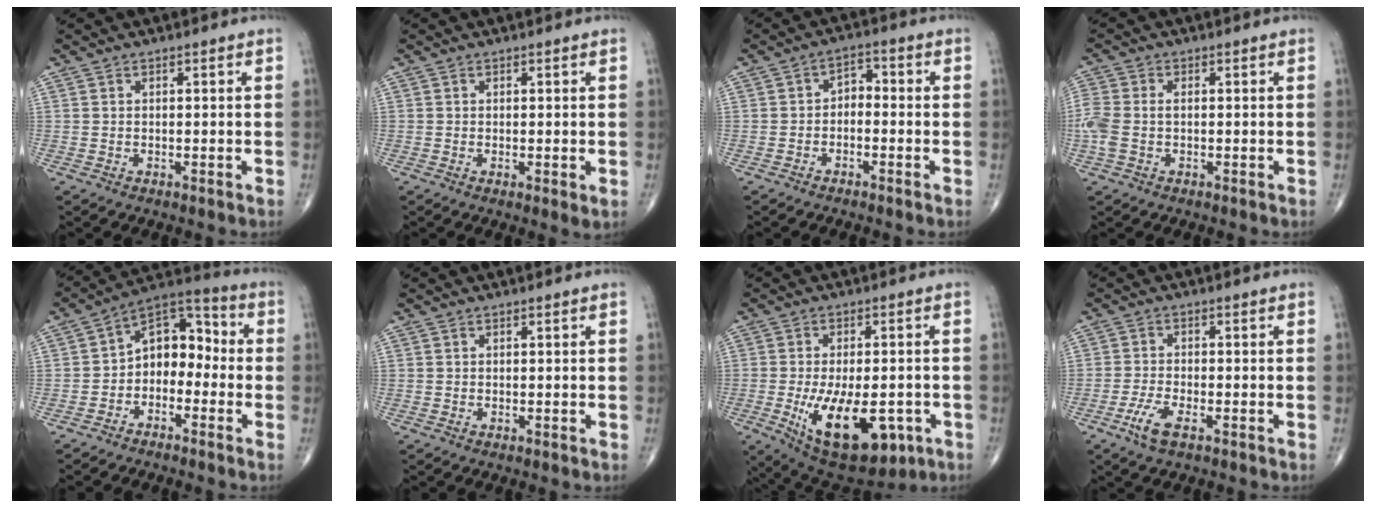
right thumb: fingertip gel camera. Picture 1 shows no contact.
{"total": 1.9, "force": [-0.1, 0.4, 1.8], "torque": [-0.029, -0.008, -0.004]}
{"total": 3.3, "force": [-1.0, 2.2, 2.2], "torque": [-0.018, 0.026, -0.029]}
{"total": 6.3, "force": [-0.6, 3.9, 4.9], "torque": [-0.143, 0.012, -0.014]}
{"total": 10.2, "force": [-1.9, 7.1, 7.1], "torque": [-0.070, 0.050, -0.053]}
{"total": 0.0}
{"total": 17.6, "force": [-5.7, 8.6, 14.3], "torque": [-0.223, -0.005, -0.064]}
{"total": 4.4, "force": [-2.4, 1.4, 3.4], "torque": [-0.078, 0.005, -0.046]}